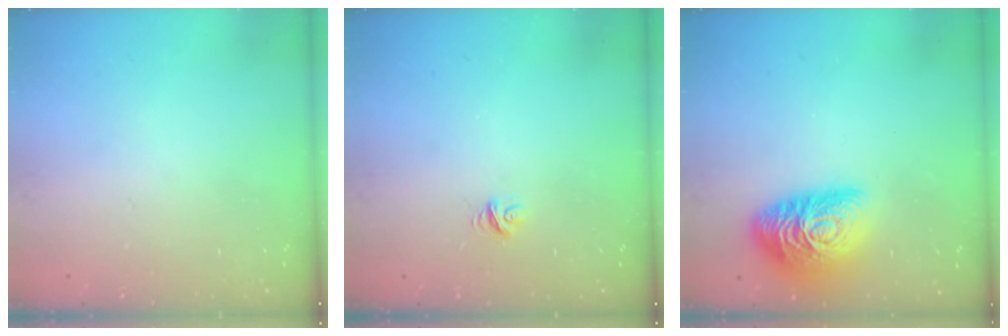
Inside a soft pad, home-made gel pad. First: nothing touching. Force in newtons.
{"total": 4.9, "press": 4.8, "slide": 0.3}
{"total": 17.5, "press": 17.4, "slide": 1.5}